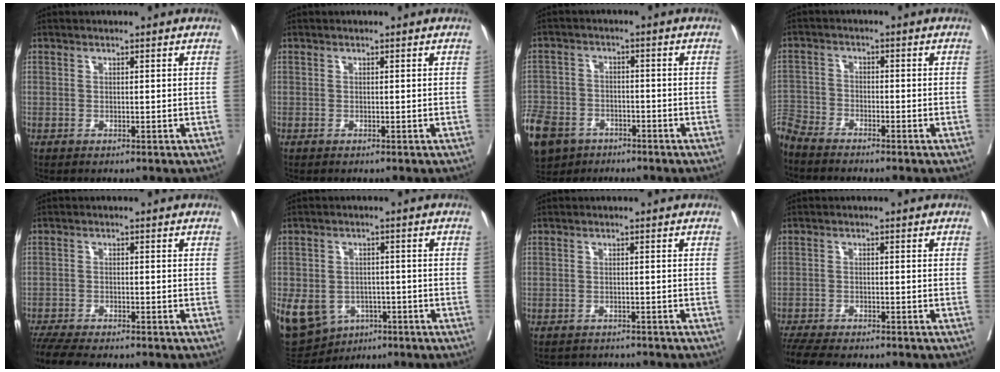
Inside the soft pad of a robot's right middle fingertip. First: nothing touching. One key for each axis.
{"total": 0.0}
{"total": 17.8, "fx": -10.5, "fy": 12.2, "fz": 7.7, "tx": -0.250, "ty": -0.017, "tz": -0.173}
{"total": 6.7, "fx": -6.4, "fy": 1.1, "fz": 1.3, "tx": -0.021, "ty": -0.010, "tz": -0.122}
{"total": 9.0, "fx": -8.0, "fy": 1.1, "fz": 3.9, "tx": -0.060, "ty": -0.015, "tz": -0.129}
{"total": 21.3, "fx": -8.5, "fy": 17.0, "fz": 9.5, "tx": -0.298, "ty": -0.009, "tz": -0.114}
{"total": 4.6, "fx": -4.5, "fy": 0.9, "fz": 0.1, "tx": 0.004, "ty": -0.004, "tz": -0.061}
{"total": 9.8, "fx": -8.6, "fy": 1.8, "fz": 4.2, "tx": -0.070, "ty": -0.013, "tz": -0.134}